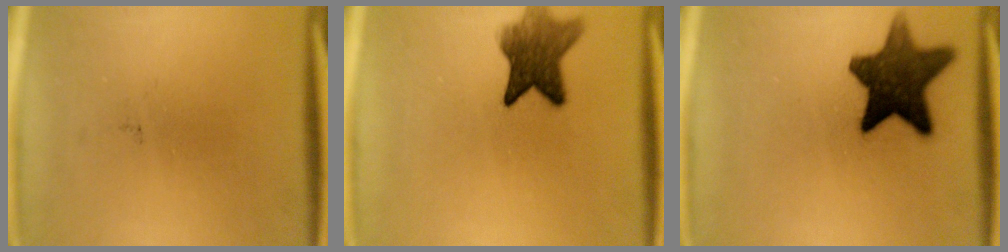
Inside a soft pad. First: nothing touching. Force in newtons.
{"total": 7.8}
{"total": 13.4}